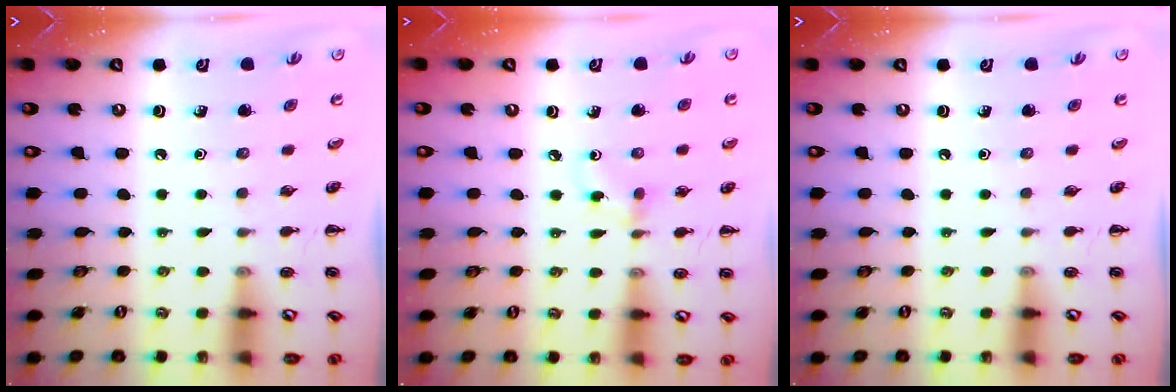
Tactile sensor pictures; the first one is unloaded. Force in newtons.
{"total": 2.8, "press": 2.6, "slide": 1.1}
{"total": 0.0}